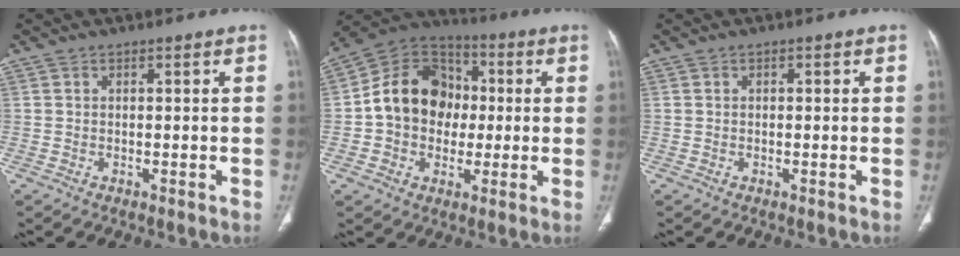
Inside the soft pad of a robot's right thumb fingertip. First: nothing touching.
{"total": 16.0, "force": [0.1, 13.1, 9.1], "torque": [-0.114, 0.032, -0.008]}
{"total": 0.7, "force": [0.2, 0.4, 0.6], "torque": [-0.008, 0.001, 0.002]}